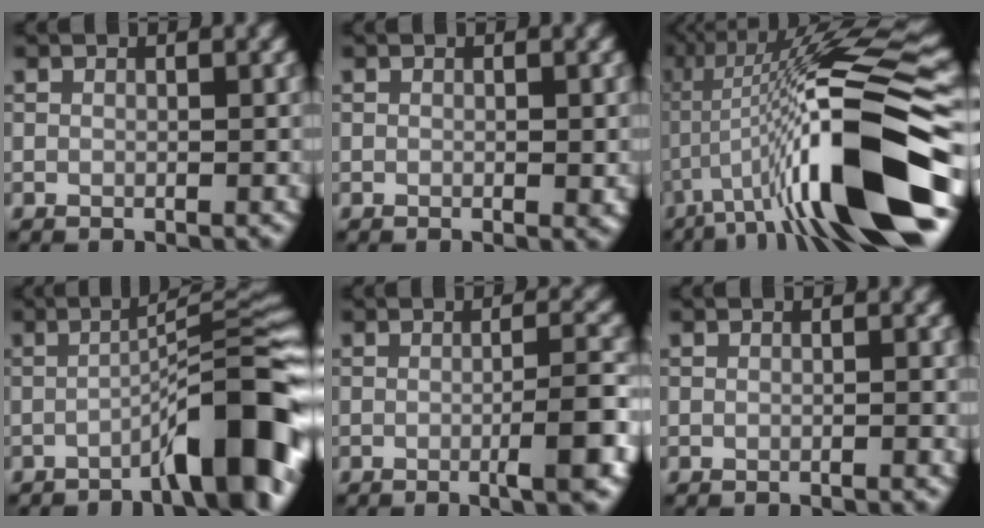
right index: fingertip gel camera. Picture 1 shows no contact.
{"total": 0.8, "force": [-0.2, 0.2, 0.8], "torque": [-0.012, 0.000, -0.001]}
{"total": 16.2, "force": [-4.1, 3.0, 15.4], "torque": [-0.253, 0.022, -0.066]}
{"total": 9.8, "force": [-4.7, 1.3, 8.5], "torque": [-0.113, 0.025, -0.078]}
{"total": 4.6, "force": [-1.3, 0.7, 4.3], "torque": [-0.059, 0.009, -0.028]}
{"total": 0.6, "force": [-0.3, 0.0, 0.5], "torque": [-0.005, 0.002, -0.007]}